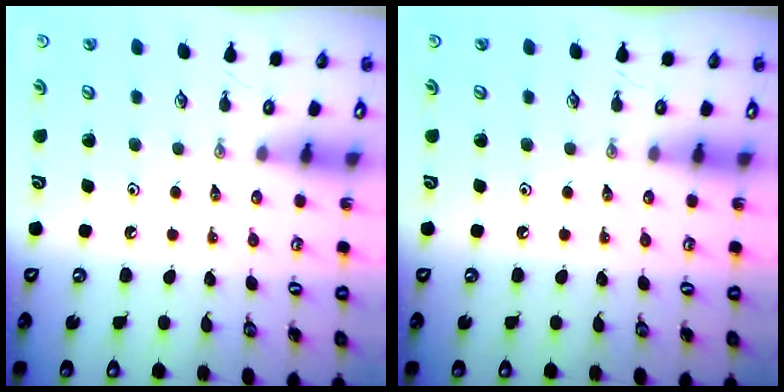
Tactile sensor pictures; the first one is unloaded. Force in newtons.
{"total": 0.0}